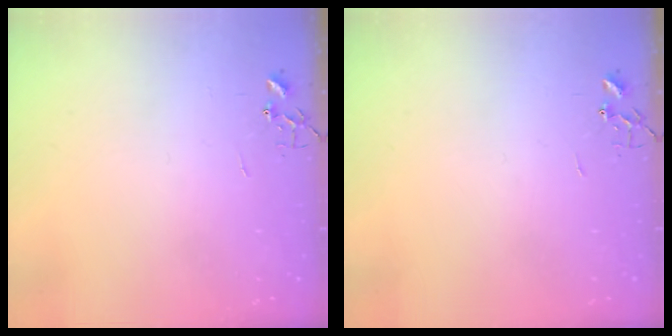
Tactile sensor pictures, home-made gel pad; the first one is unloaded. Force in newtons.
{"total": 0.0}